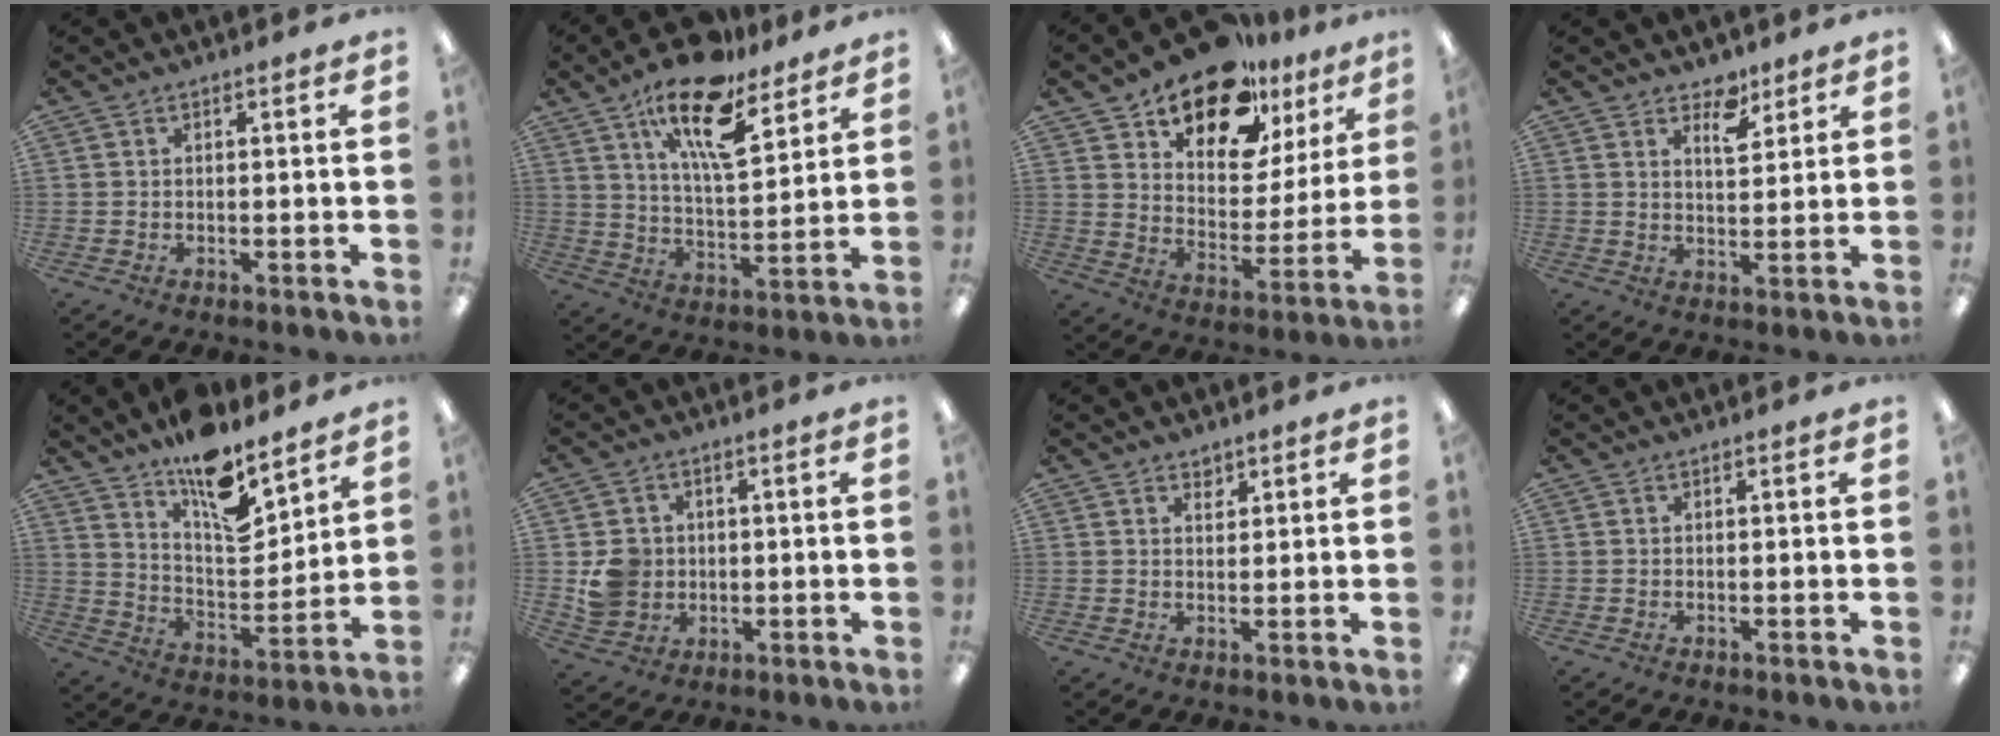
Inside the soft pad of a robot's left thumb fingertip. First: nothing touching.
{"total": 17.9, "force": [11.8, 6.8, 11.5], "torque": [-0.193, -0.059, 0.199]}
{"total": 18.1, "force": [13.7, 9.1, 7.4], "torque": [-0.121, -0.096, 0.243]}
{"total": 6.4, "force": [4.5, 3.3, 3.1], "torque": [-0.026, -0.026, 0.074]}
{"total": 14.7, "force": [10.9, 5.5, 8.1], "torque": [-0.125, -0.080, 0.188]}
{"total": 6.9, "force": [0.2, 6.5, 2.2], "torque": [-0.036, 0.009, 0.007]}
{"total": 1.9, "force": [1.6, 0.9, 0.4], "torque": [0.007, -0.008, 0.027]}
{"total": 0.0}